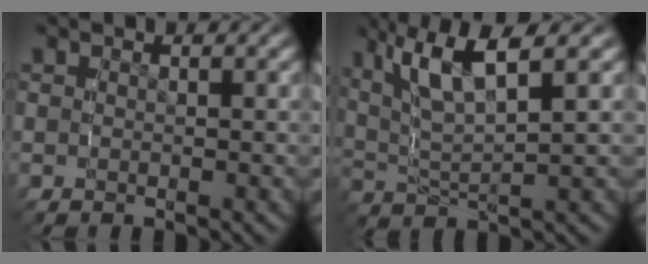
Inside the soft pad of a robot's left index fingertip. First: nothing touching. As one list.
[{"total": 6.2, "force": [3.1, 2.5, 4.7], "torque": [-0.105, -0.001, 0.058]}]